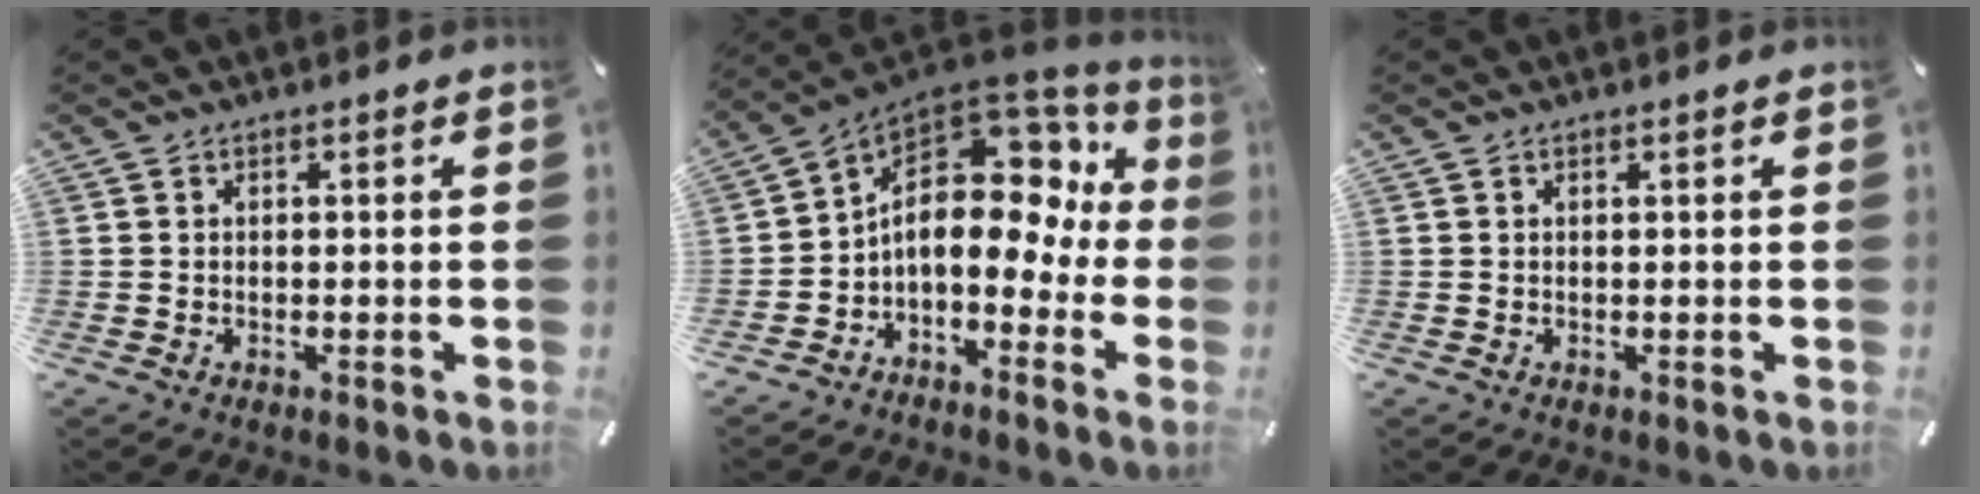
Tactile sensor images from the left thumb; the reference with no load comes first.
{"total": 15.5, "force": [2.0, 10.3, 11.3], "torque": [-0.193, -0.020, 0.034]}
{"total": 0.6, "force": [0.3, -0.1, 0.5], "torque": [-0.008, -0.001, 0.005]}